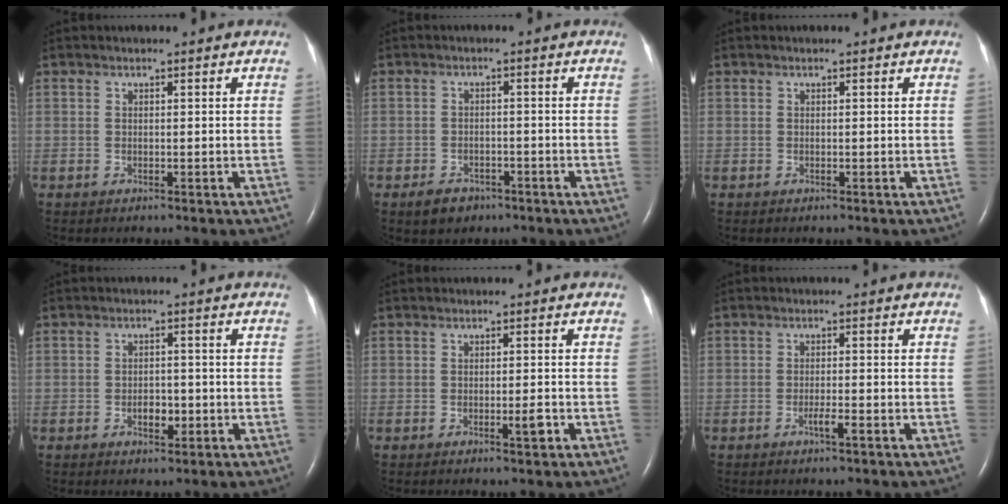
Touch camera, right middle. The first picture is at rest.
{"total": 3.4, "force": [-2.3, 2.2, 1.2], "torque": [-0.026, 0.003, -0.028]}
{"total": 0.0}
{"total": 2.8, "force": [-0.9, 1.5, 2.1], "torque": [-0.035, 0.005, -0.010]}
{"total": 1.8, "force": [-0.7, 0.2, 1.6], "torque": [-0.027, -0.003, -0.011]}
{"total": 1.8, "force": [-1.0, 0.0, 1.6], "torque": [-0.031, -0.001, -0.018]}